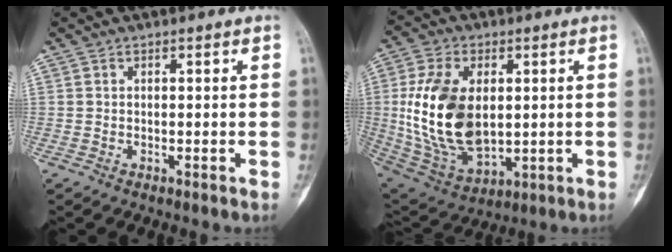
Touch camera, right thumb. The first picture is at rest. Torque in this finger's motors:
{"motor_torque": [2.31, 2.20, 1.32, -1.44, 0.49]}